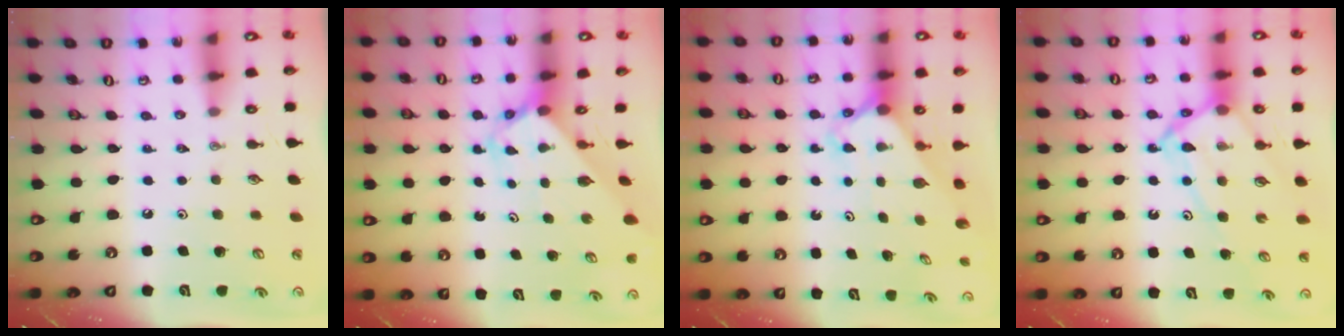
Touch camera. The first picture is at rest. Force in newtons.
{"total": 2.6, "press": 2.6, "slide": 0.2}
{"total": 2.3, "press": 2.3, "slide": 0.2}
{"total": 11.1, "press": 11.0, "slide": 1.3}